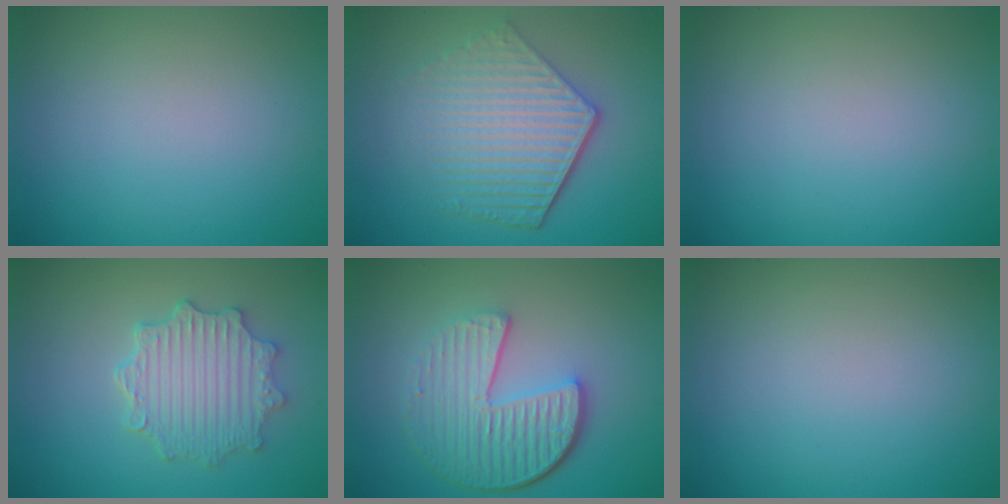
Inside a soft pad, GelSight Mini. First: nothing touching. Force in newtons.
{"total": 6.1, "press": 4.4, "slide": 4.2}
{"total": 0.0}
{"total": 4.8, "press": 4.0, "slide": 2.7}
{"total": 6.3, "press": 4.5, "slide": 4.5}
{"total": 0.0}